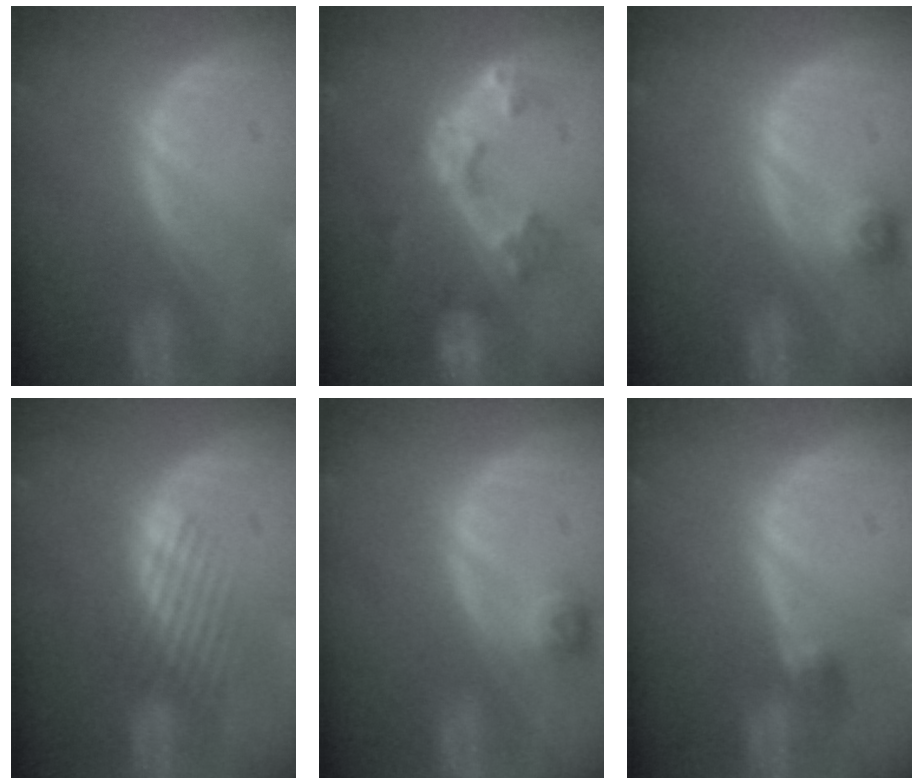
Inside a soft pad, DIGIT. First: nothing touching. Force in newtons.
{"total": 5.9, "press": 5.4, "slide": 2.4}
{"total": 2.4, "press": 2.2, "slide": 0.9}
{"total": 3.6, "press": 3.1, "slide": 1.9}
{"total": 2.4, "press": 2.2, "slide": 0.9}
{"total": 2.8, "press": 2.6, "slide": 1.0}